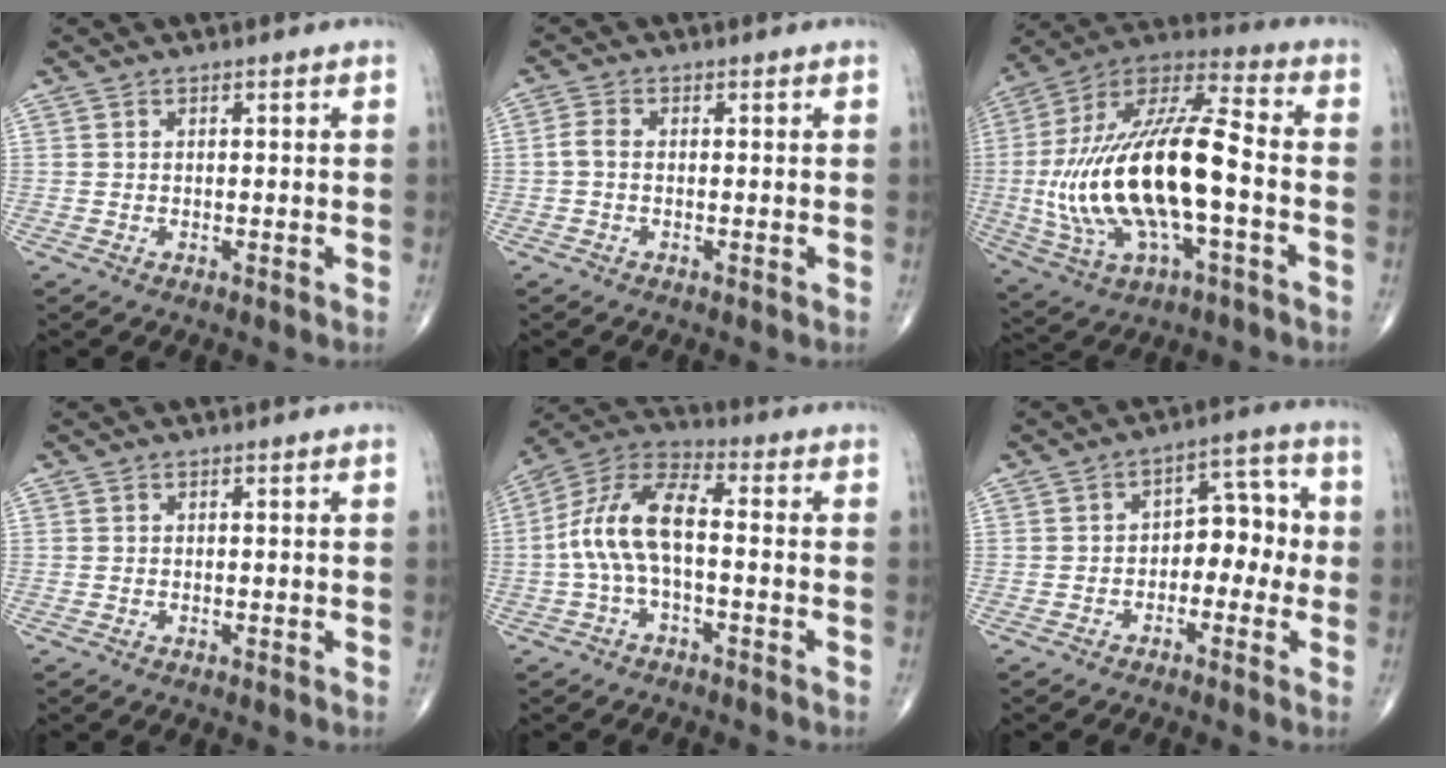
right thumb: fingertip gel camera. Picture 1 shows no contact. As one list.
[{"total": 2.1, "force": [-0.3, 1.3, 1.6], "torque": [-0.033, 0.003, -0.012]}, {"total": 25.9, "force": [-3.5, 10.1, 23.6], "torque": [-0.484, 0.034, -0.053]}, {"total": 0.0}, {"total": 11.4, "force": [-1.2, 5.0, 10.2], "torque": [-0.211, 0.044, -0.031]}, {"total": 8.0, "force": [-1.3, 5.2, 5.9], "torque": [-0.043, 0.040, -0.033]}]